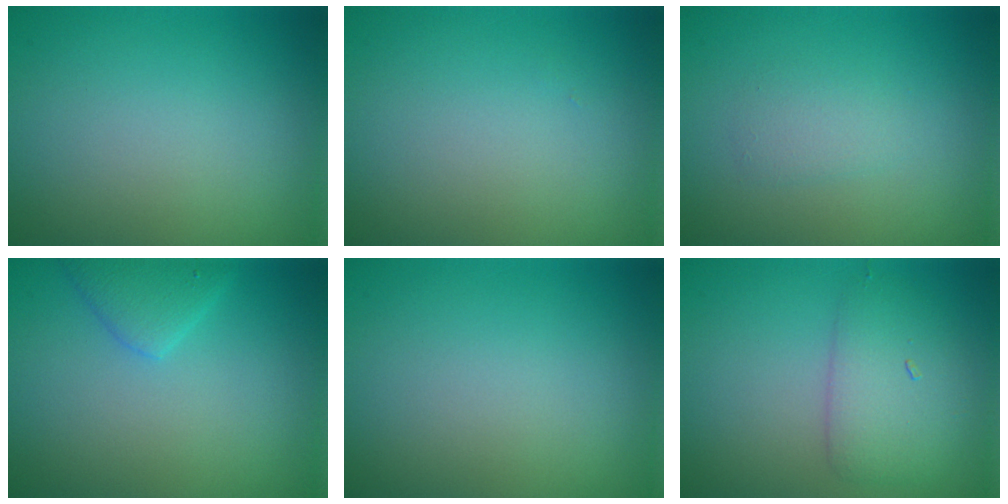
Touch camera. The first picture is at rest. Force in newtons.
{"total": 0.0}
{"total": 1.3, "press": 1.3, "slide": 0.0}
{"total": 2.3, "press": 2.3, "slide": 0.1}
{"total": 0.0}
{"total": 3.4, "press": 3.4, "slide": 0.2}